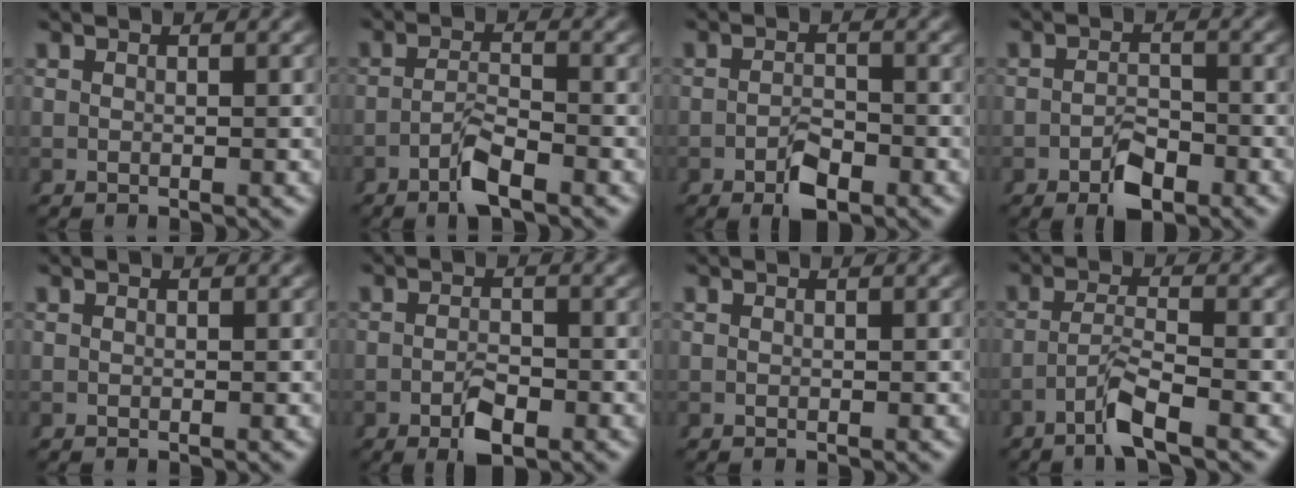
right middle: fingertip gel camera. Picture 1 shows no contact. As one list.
[{"total": 3.1, "force": [-2.3, 0.3, 2.0], "torque": [-0.031, -0.008, -0.037]}, {"total": 3.3, "force": [-2.1, 1.2, 2.1], "torque": [-0.025, -0.011, -0.033]}, {"total": 3.5, "force": [-2.3, 1.6, 2.1], "torque": [-0.021, -0.011, -0.037]}, {"total": 0.0}, {"total": 3.3, "force": [-1.9, 1.2, 2.4], "torque": [-0.035, -0.015, -0.026]}, {"total": 0.0}, {"total": 3.2, "force": [-2.0, 0.0, 2.5], "torque": [-0.045, -0.008, -0.032]}]